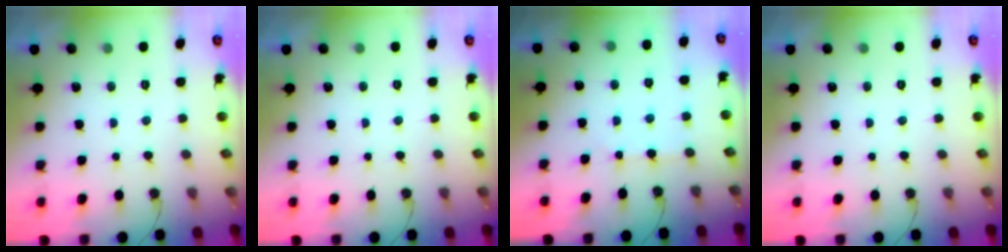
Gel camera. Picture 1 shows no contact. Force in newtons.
{"total": 0.0}
{"total": 2.8, "press": 2.8, "slide": 0.4}
{"total": 0.0}